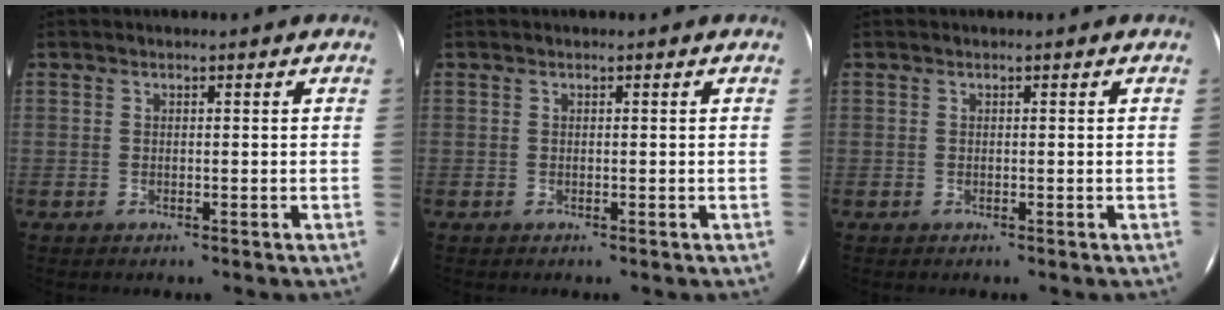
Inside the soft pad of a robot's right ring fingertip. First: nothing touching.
{"total": 0.0}
{"total": 0.0}